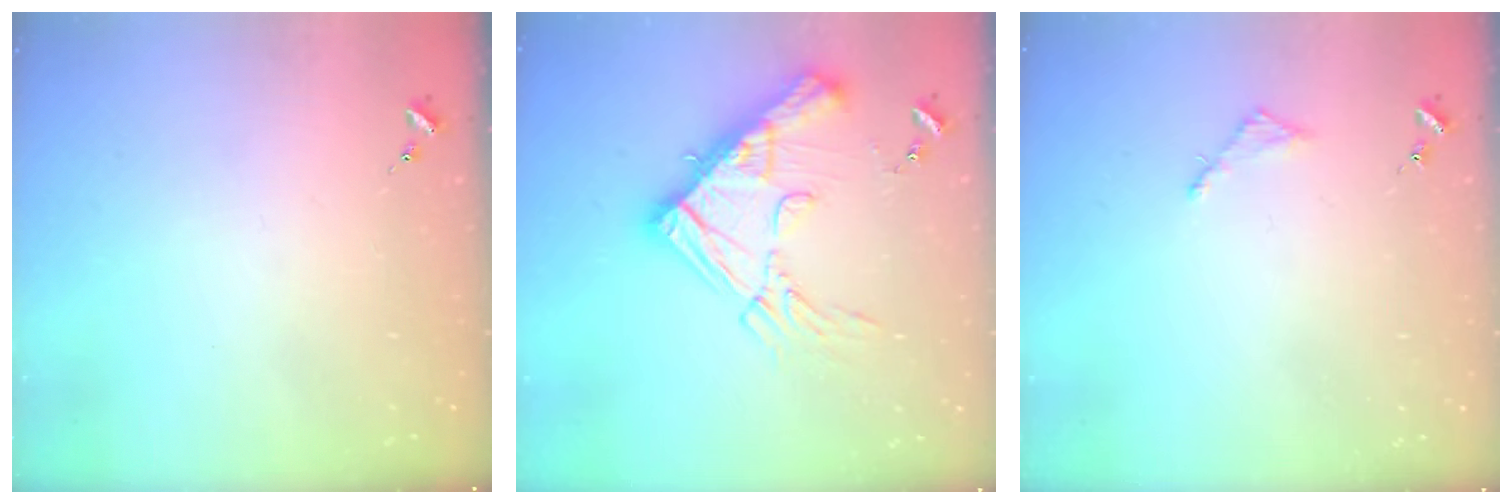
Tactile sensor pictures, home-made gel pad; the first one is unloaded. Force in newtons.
{"total": 20.5, "press": 20.3, "slide": 2.3}
{"total": 2.8, "press": 2.7, "slide": 0.3}